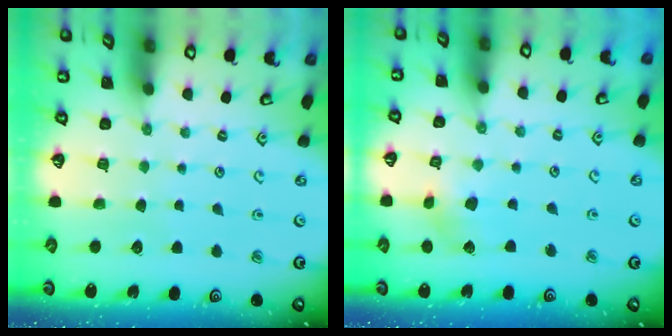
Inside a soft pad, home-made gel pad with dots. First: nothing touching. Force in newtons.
{"total": 4.5, "press": 4.5, "slide": 0.4}